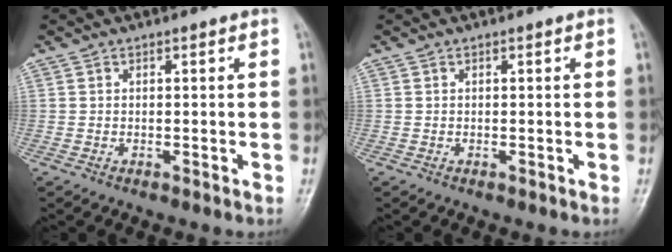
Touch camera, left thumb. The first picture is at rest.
{"total": 0.0}